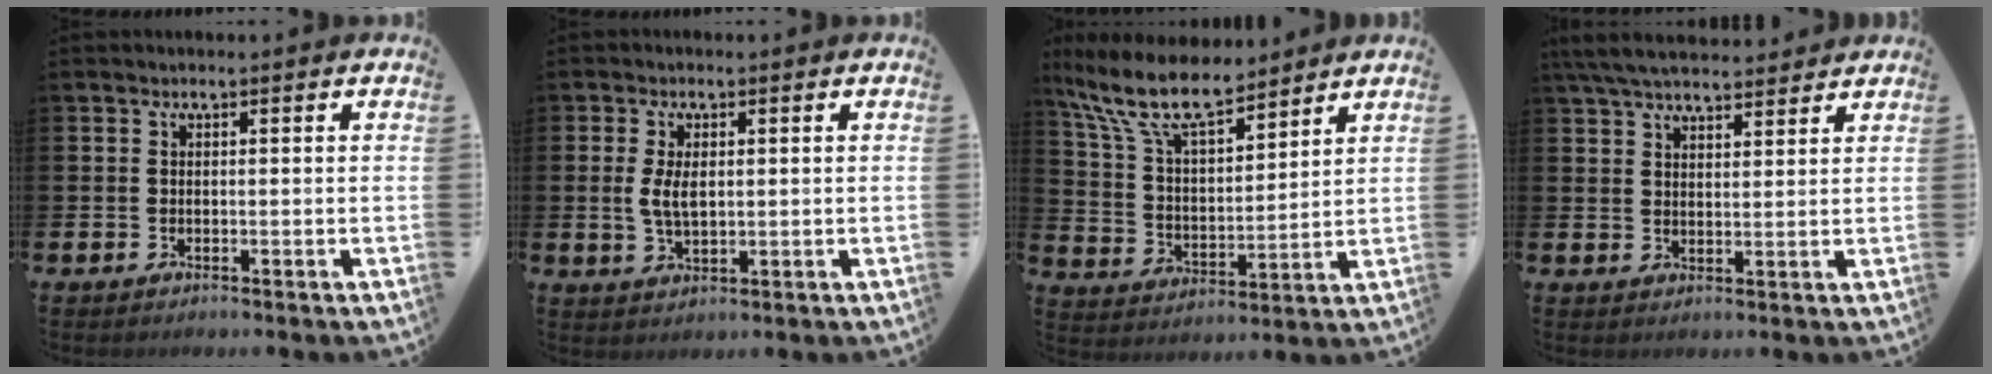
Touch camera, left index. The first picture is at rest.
{"total": 4.0, "force": [0.9, 2.1, 3.3], "torque": [-0.052, 0.001, 0.010]}
{"total": 10.7, "force": [8.9, 3.0, 5.1], "torque": [-0.134, -0.043, 0.160]}
{"total": 5.6, "force": [5.2, 1.1, 1.5], "torque": [-0.049, -0.016, 0.097]}